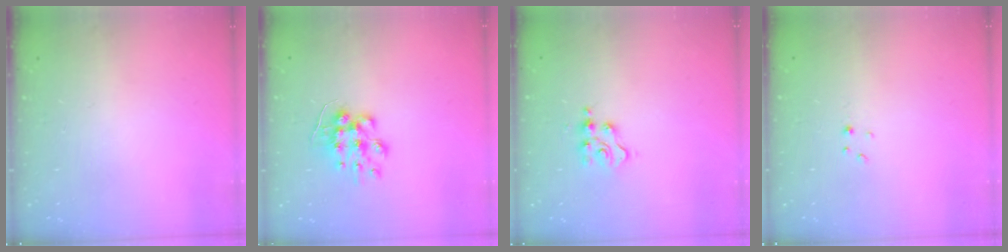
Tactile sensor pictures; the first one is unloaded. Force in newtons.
{"total": 9.1, "press": 9.1, "slide": 0.2}
{"total": 3.4, "press": 3.4, "slide": 0.4}
{"total": 1.1, "press": 1.1, "slide": 0.2}